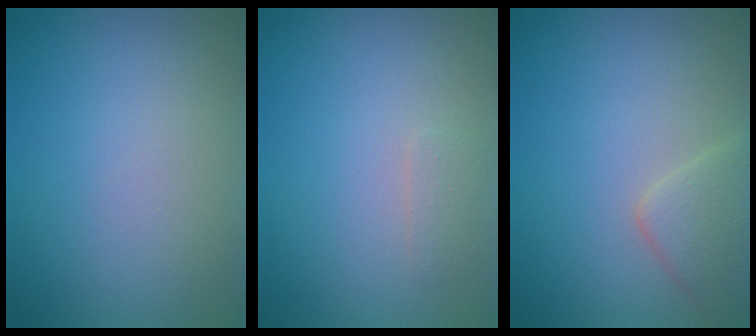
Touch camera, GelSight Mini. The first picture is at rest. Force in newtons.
{"total": 0.8, "press": 0.8, "slide": 0.0}
{"total": 2.9, "press": 2.9, "slide": 0.2}